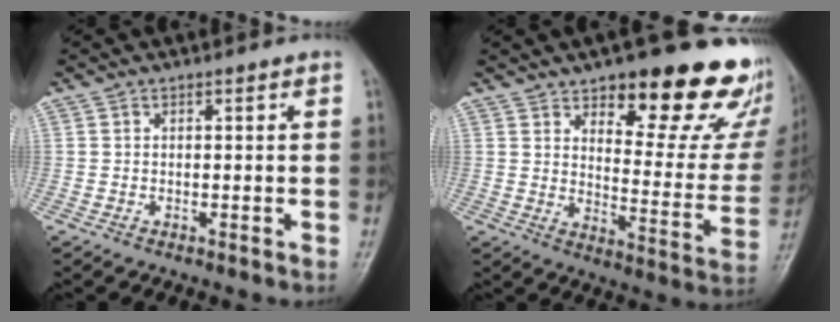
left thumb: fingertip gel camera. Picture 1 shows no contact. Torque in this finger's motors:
{"motor_torque": [0.93, 0.66, 1.40, -1.36, 0.27]}